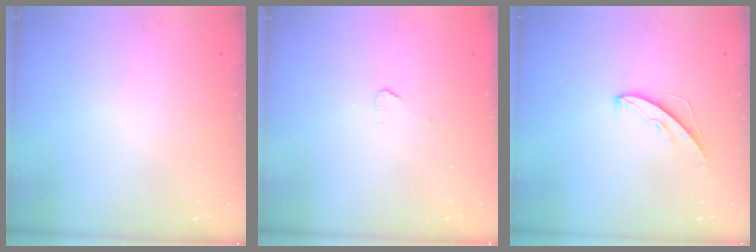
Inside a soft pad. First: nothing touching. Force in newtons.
{"total": 2.6, "press": 2.6, "slide": 0.2}
{"total": 5.0, "press": 5.0, "slide": 0.4}